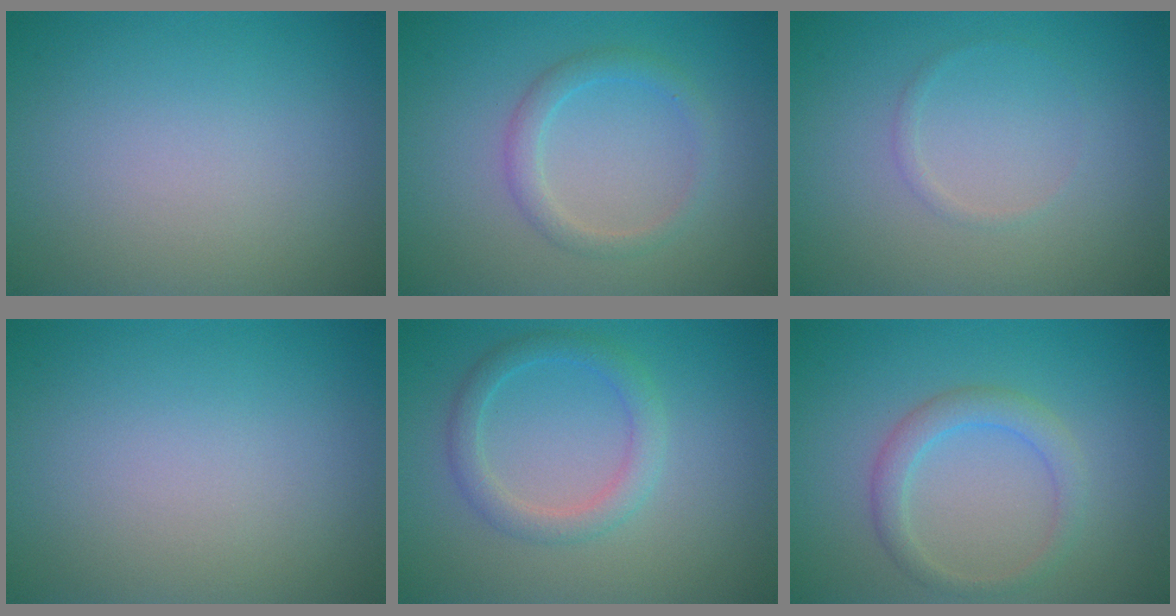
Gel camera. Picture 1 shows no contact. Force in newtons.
{"total": 2.0, "press": 2.0, "slide": 0.1}
{"total": 0.6, "press": 0.6, "slide": 0.1}
{"total": 0.0}
{"total": 2.6, "press": 2.6, "slide": 0.2}
{"total": 2.5, "press": 2.5, "slide": 0.1}